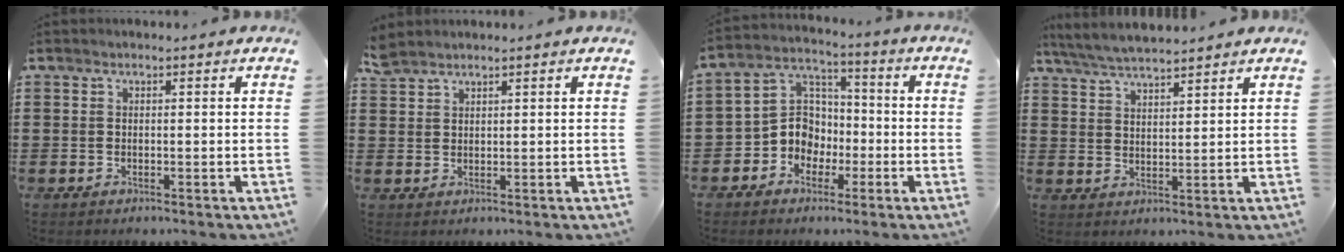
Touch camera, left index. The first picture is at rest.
{"total": 2.3, "force": [2.1, 0.6, 0.5], "torque": [-0.015, 0.001, 0.043]}
{"total": 7.2, "force": [-2.4, 6.4, 2.2], "torque": [-0.076, 0.005, -0.053]}
{"total": 4.6, "force": [4.5, 0.3, 1.2], "torque": [-0.039, -0.013, 0.081]}